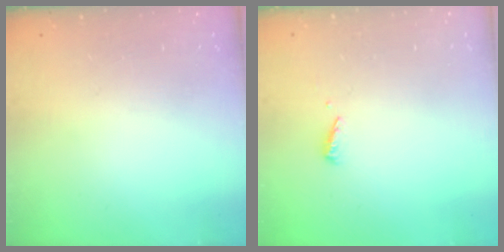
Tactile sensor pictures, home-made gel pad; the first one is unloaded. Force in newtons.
{"total": 2.5, "press": 2.5, "slide": 0.1}